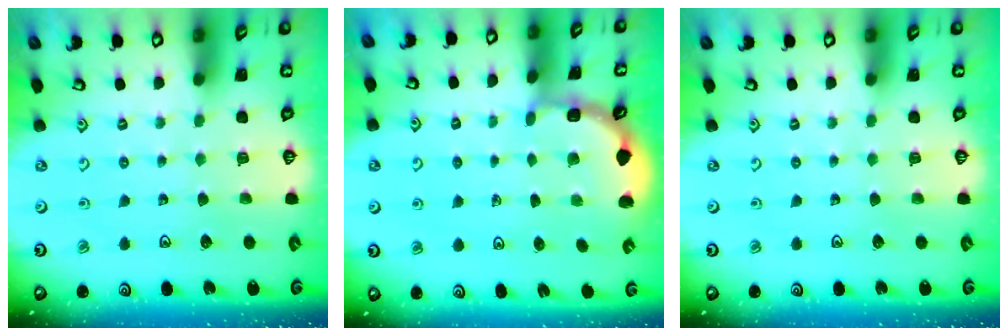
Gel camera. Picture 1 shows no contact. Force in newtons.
{"total": 2.1, "press": 2.1, "slide": 0.3}
{"total": 0.0}